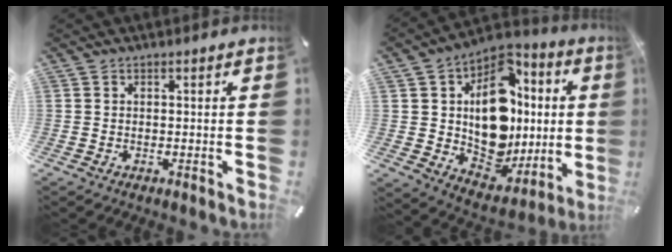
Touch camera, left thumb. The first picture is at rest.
{"total": 18.6, "force": [1.7, 14.4, 11.6], "torque": [-0.177, -0.043, 0.036]}